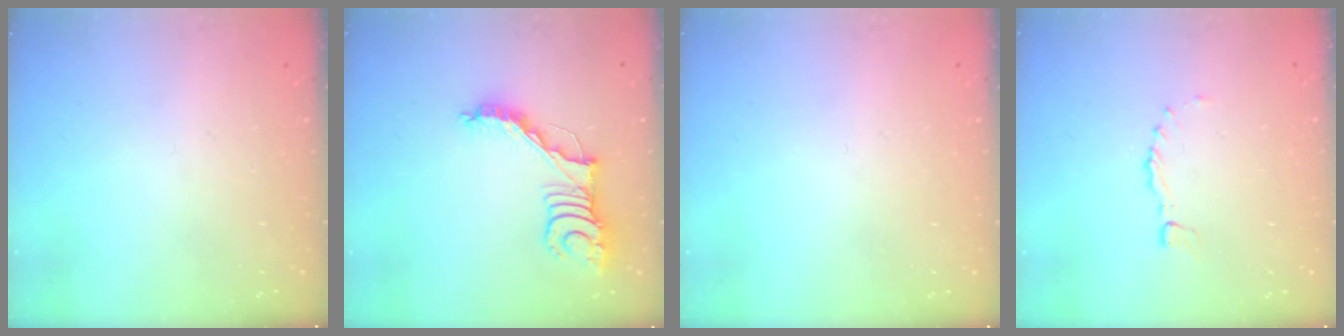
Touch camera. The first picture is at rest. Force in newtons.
{"total": 12.4, "press": 12.4, "slide": 1.2}
{"total": 0.0}
{"total": 0.0}